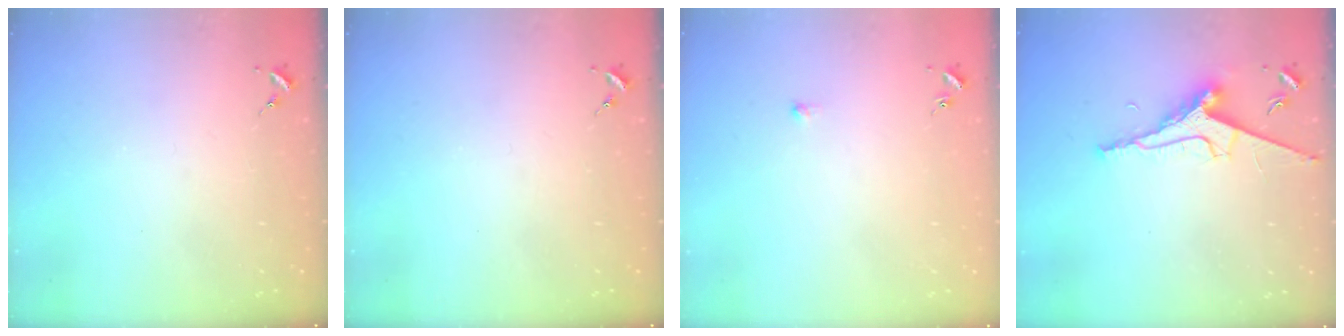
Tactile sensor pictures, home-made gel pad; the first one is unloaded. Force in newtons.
{"total": 0.0}
{"total": 3.5, "press": 3.5, "slide": 0.6}
{"total": 9.5, "press": 9.4, "slide": 1.1}